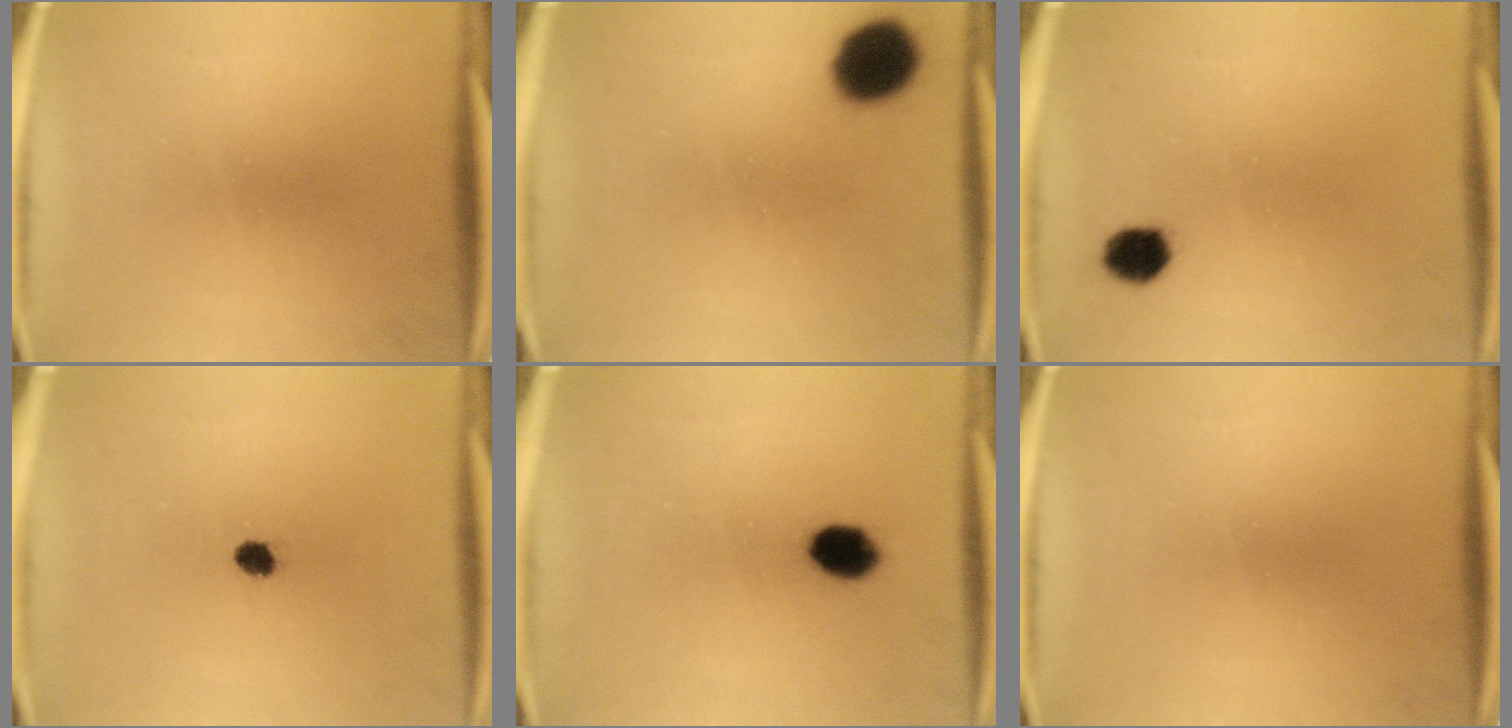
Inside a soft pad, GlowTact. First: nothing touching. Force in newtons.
{"total": 11.0}
{"total": 4.8}
{"total": 2.4}
{"total": 6.6}
{"total": 0.0}